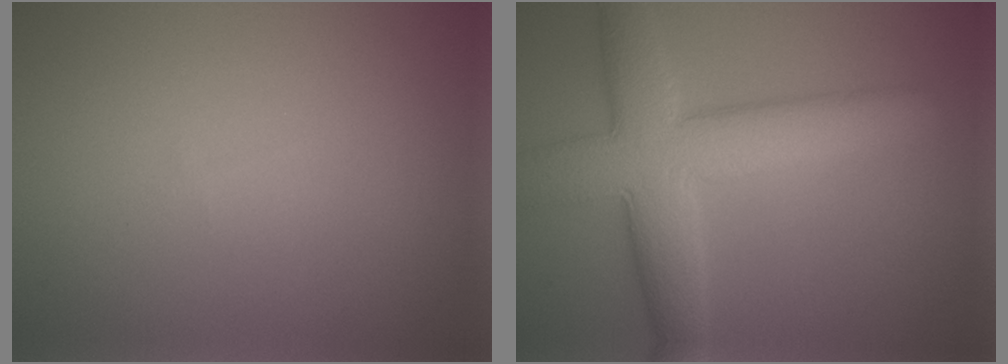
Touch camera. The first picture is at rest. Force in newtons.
{"total": 8.5, "press": 8.5, "slide": 0.4}